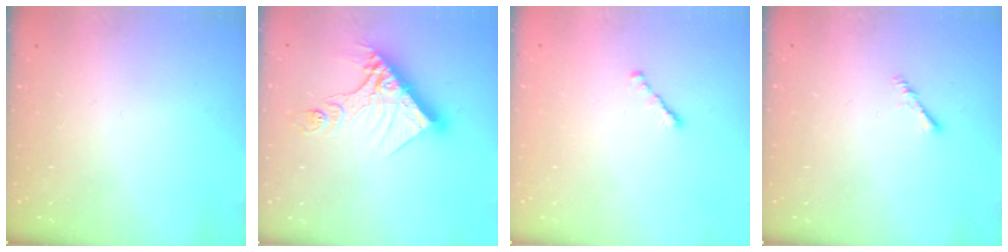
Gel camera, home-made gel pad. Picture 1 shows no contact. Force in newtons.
{"total": 15.5, "press": 15.4, "slide": 1.4}
{"total": 1.3, "press": 1.2, "slide": 0.5}
{"total": 1.9, "press": 1.9, "slide": 0.4}